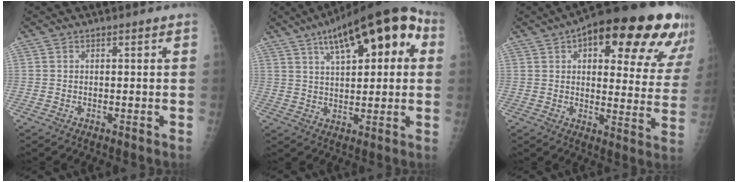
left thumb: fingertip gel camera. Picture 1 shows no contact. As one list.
[{"total": 19.6, "force": [7.5, 7.9, 16.3], "torque": [-0.213, 0.019, 0.109]}, {"total": 26.5, "force": [14.5, 10.2, 19.7], "torque": [-0.229, -0.014, 0.183]}]